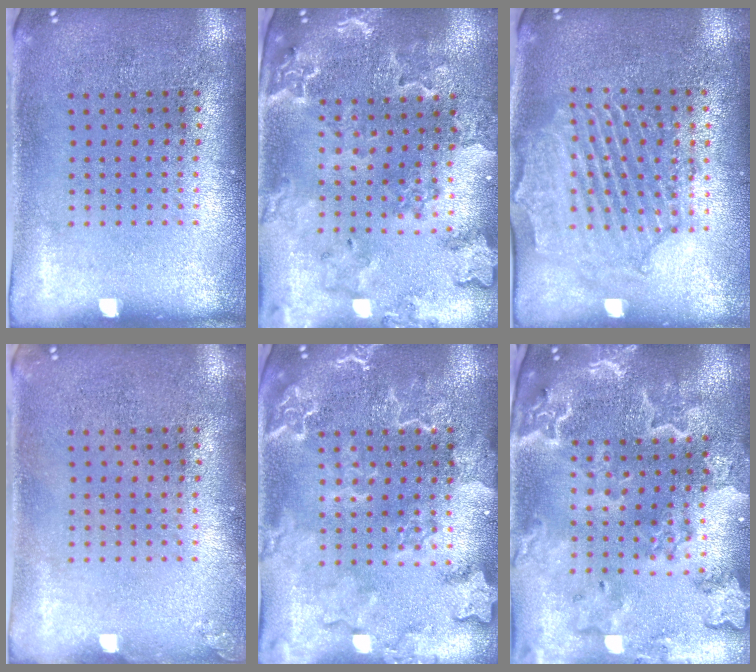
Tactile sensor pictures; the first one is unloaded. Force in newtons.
{"total": 1.8, "press": 1.8, "slide": 0.3}
{"total": 2.1, "press": 2.0, "slide": 0.6}
{"total": 0.6, "press": 0.6, "slide": 0.0}
{"total": 2.5, "press": 2.5, "slide": 0.4}
{"total": 3.7, "press": 3.2, "slide": 1.8}